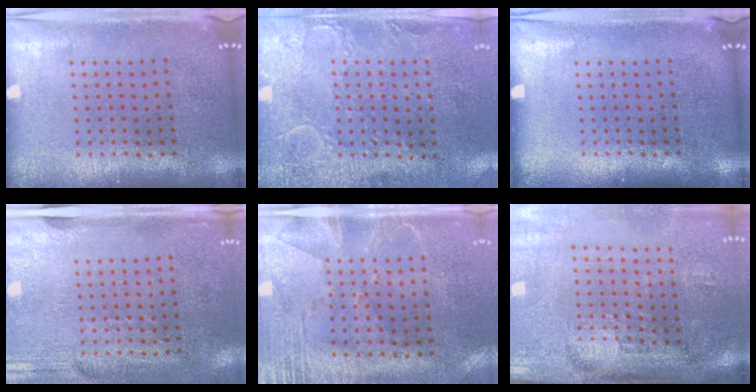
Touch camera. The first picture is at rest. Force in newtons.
{"total": 2.9, "press": 2.3, "slide": 1.8}
{"total": 0.0}
{"total": 2.9, "press": 2.5, "slide": 1.5}
{"total": 2.7, "press": 2.3, "slide": 1.5}
{"total": 4.7, "press": 3.8, "slide": 2.7}